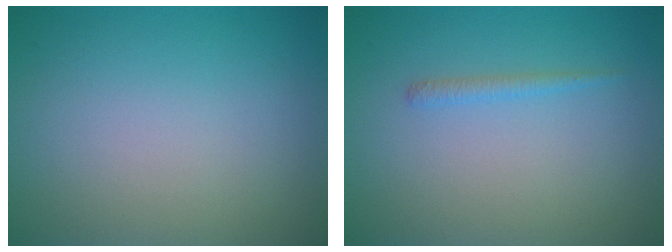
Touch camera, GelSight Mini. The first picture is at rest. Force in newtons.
{"total": 0.9, "press": 0.9, "slide": 0.1}